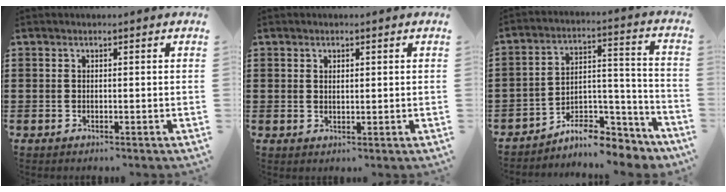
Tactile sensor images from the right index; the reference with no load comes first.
{"total": 0.9, "force": [0.5, 0.6, 0.5], "torque": [-0.011, 0.004, 0.010]}
{"total": 8.0, "force": [-7.0, 2.9, 2.6], "torque": [-0.029, 0.025, -0.130]}